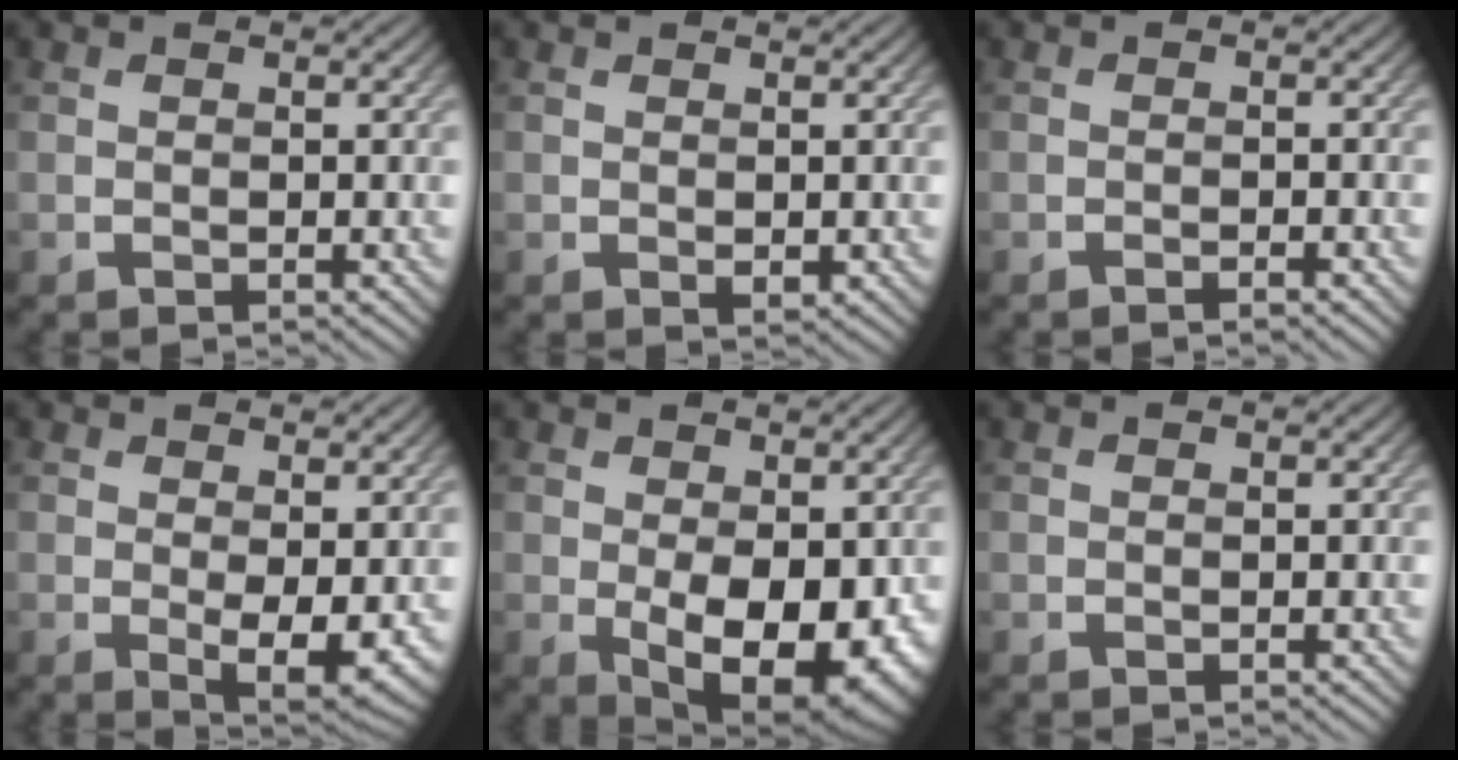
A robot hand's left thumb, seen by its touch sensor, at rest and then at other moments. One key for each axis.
{"total": 0.7, "fx": 0.1, "fy": 0.4, "fz": 0.5, "tx": -0.006, "ty": -0.005, "tz": 0.005}
{"total": 1.0, "fx": -0.8, "fy": 0.0, "fz": 0.6, "tx": -0.010, "ty": 0.002, "tz": -0.017}
{"total": 3.9, "fx": 0.5, "fy": 1.5, "fz": 3.5, "tx": -0.064, "ty": -0.015, "tz": 0.017}
{"total": 10.9, "fx": -1.8, "fy": 6.1, "fz": 8.9, "tx": -0.134, "ty": -0.036, "tz": -0.005}
{"total": 0.0}